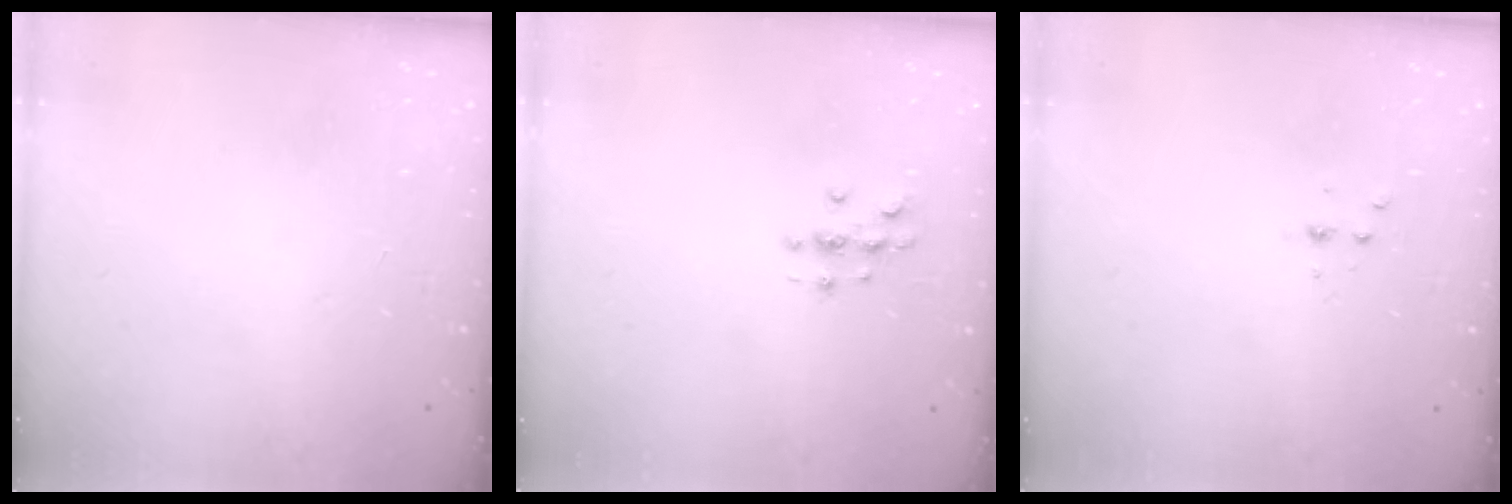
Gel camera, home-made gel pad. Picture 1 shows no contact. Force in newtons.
{"total": 3.0, "press": 3.0, "slide": 0.3}
{"total": 2.3, "press": 2.3, "slide": 0.3}